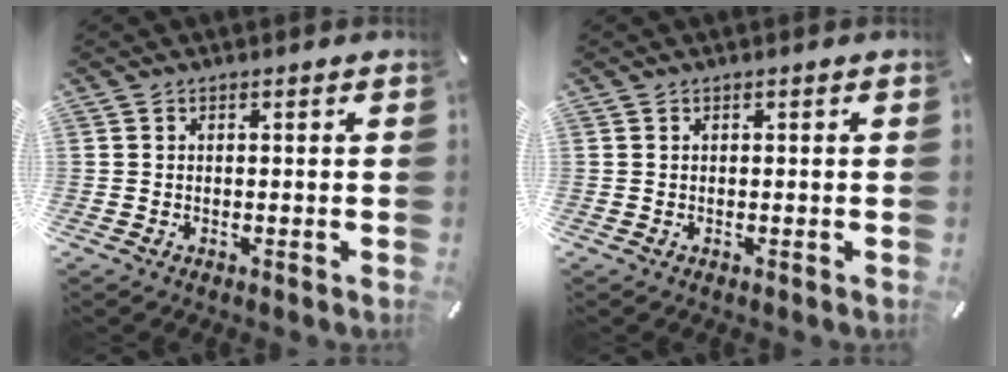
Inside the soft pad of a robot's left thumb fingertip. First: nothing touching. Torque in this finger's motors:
{"motor_torque": [-0.31, -0.16, 0.01, 0.12, 0.00]}